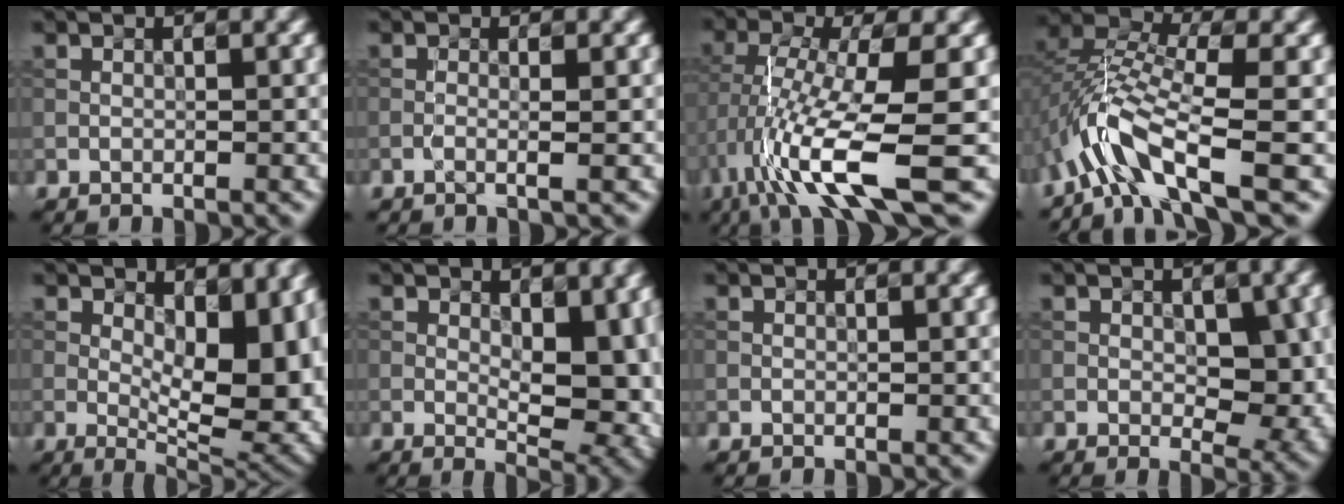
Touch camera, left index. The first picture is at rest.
{"total": 1.8, "force": [-0.1, 0.7, 1.7], "torque": [-0.016, -0.001, -0.017]}
{"total": 9.8, "force": [-3.7, 2.0, 8.9], "torque": [-0.174, -0.005, -0.066]}
{"total": 6.7, "force": [-3.4, 2.0, 5.5], "torque": [-0.109, 0.009, -0.076]}
{"total": 11.0, "force": [1.0, 5.4, 9.5], "torque": [-0.098, -0.004, 0.015]}
{"total": 9.5, "force": [1.0, 4.8, 8.2], "torque": [-0.116, -0.016, 0.024]}
{"total": 0.0}
{"total": 5.8, "force": [0.3, 3.2, 4.8], "torque": [-0.063, -0.010, 0.011]}